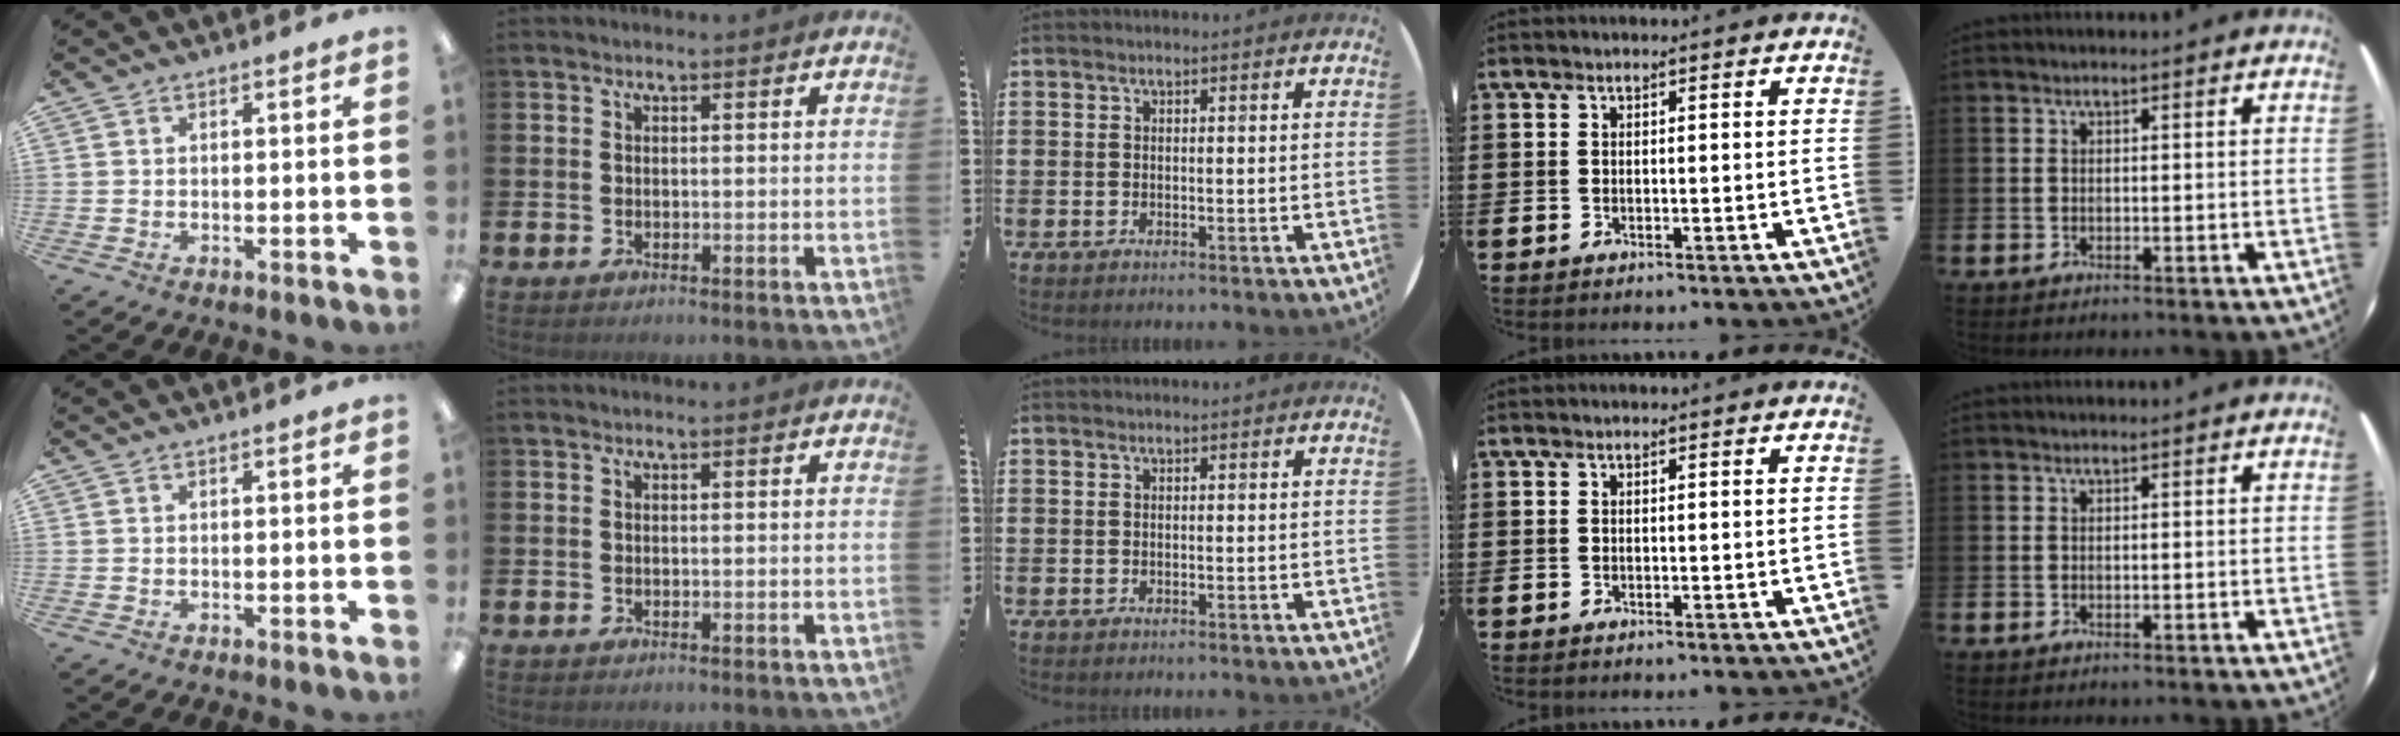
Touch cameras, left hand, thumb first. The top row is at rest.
{}